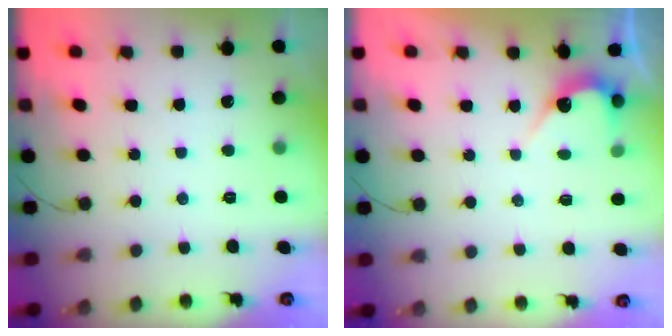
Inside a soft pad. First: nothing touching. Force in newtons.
{"total": 3.7, "press": 3.7, "slide": 0.2}